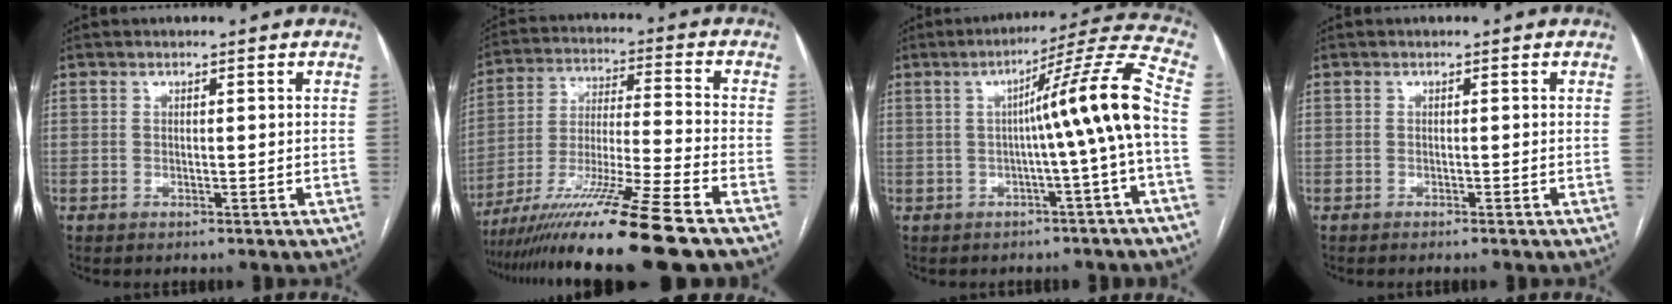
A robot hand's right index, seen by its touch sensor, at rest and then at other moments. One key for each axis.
{"total": 17.9, "fx": -13.4, "fy": -2.3, "fz": 11.7, "tx": -0.221, "ty": -0.034, "tz": -0.239}
{"total": 11.2, "fx": -1.0, "fy": -2.1, "fz": 11.0, "tx": -0.151, "ty": 0.018, "tz": -0.013}
{"total": 0.7, "fx": -0.6, "fy": -0.2, "fz": 0.4, "tx": -0.008, "ty": 0.001, "tz": -0.010}